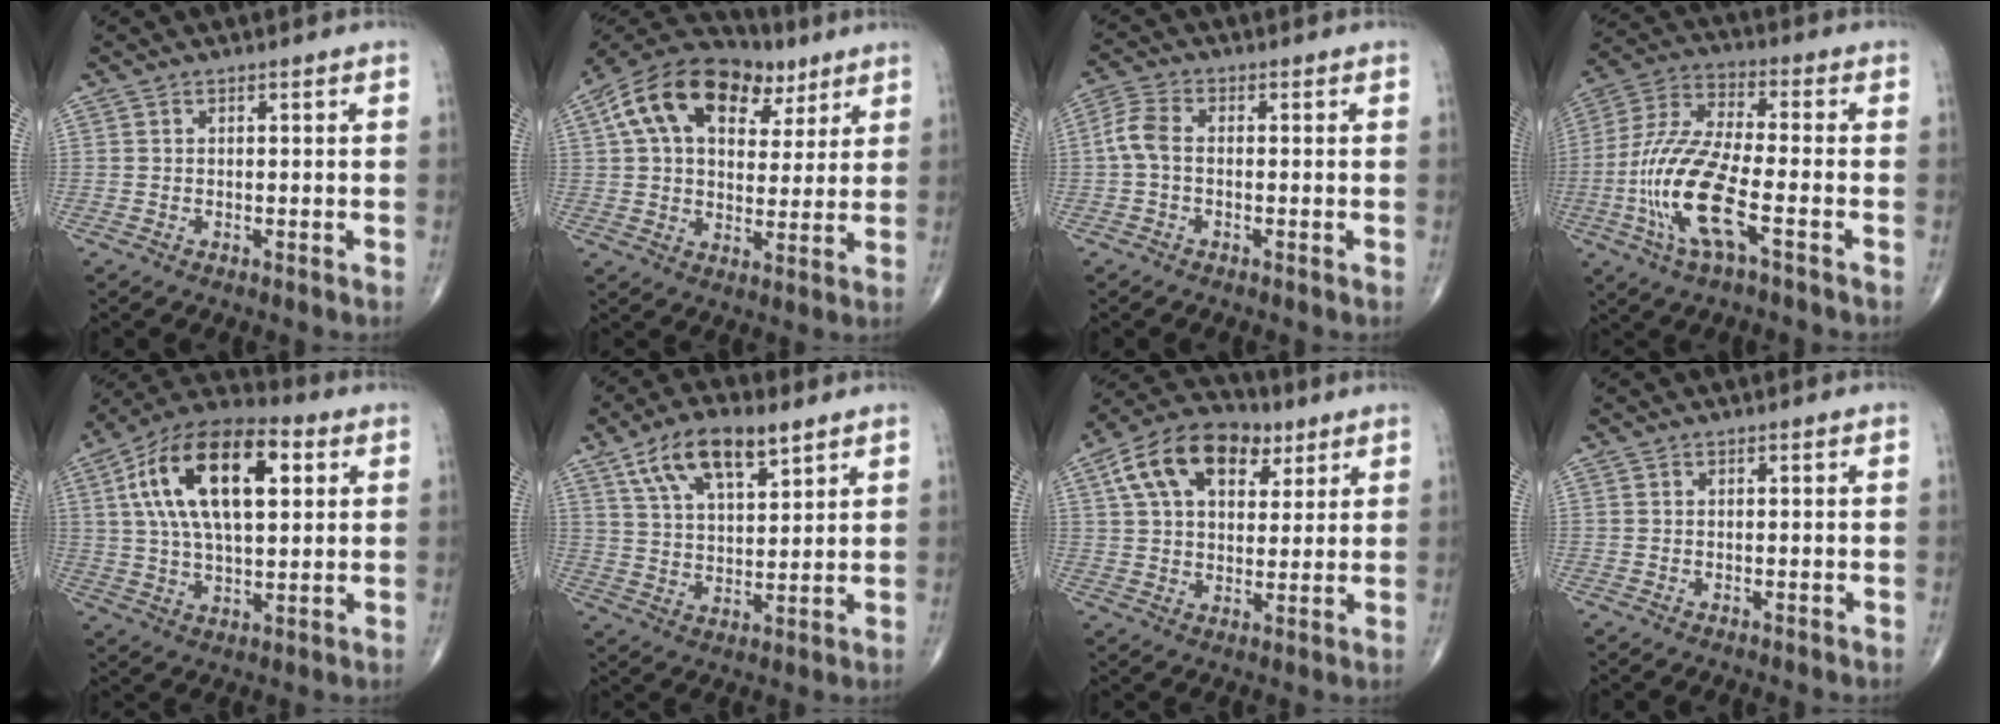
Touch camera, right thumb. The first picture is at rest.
{"total": 20.6, "force": [9.0, 12.4, 13.8], "torque": [-0.218, 0.014, 0.144]}
{"total": 4.4, "force": [-0.4, 2.5, 3.6], "torque": [-0.085, 0.012, -0.018]}
{"total": 15.8, "force": [-5.0, 4.5, 14.3], "torque": [-0.317, 0.021, -0.099]}
{"total": 20.9, "force": [5.8, 10.1, 17.4], "torque": [-0.297, 0.008, 0.091]}
{"total": 12.8, "force": [7.3, 5.5, 8.9], "torque": [-0.140, -0.022, 0.136]}
{"total": 16.0, "force": [6.9, 9.8, 10.6], "torque": [-0.156, 0.001, 0.113]}
{"total": 0.0}